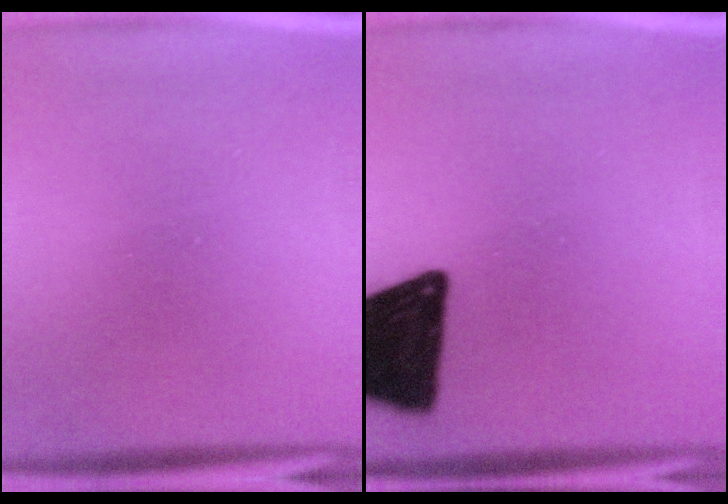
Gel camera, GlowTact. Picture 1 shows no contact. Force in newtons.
{"total": 19.5}